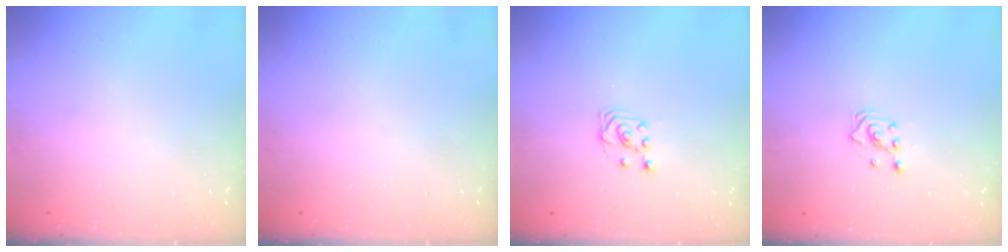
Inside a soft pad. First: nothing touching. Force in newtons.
{"total": 0.0}
{"total": 2.7, "press": 2.4, "slide": 1.3}
{"total": 2.5, "press": 2.5, "slide": 0.3}